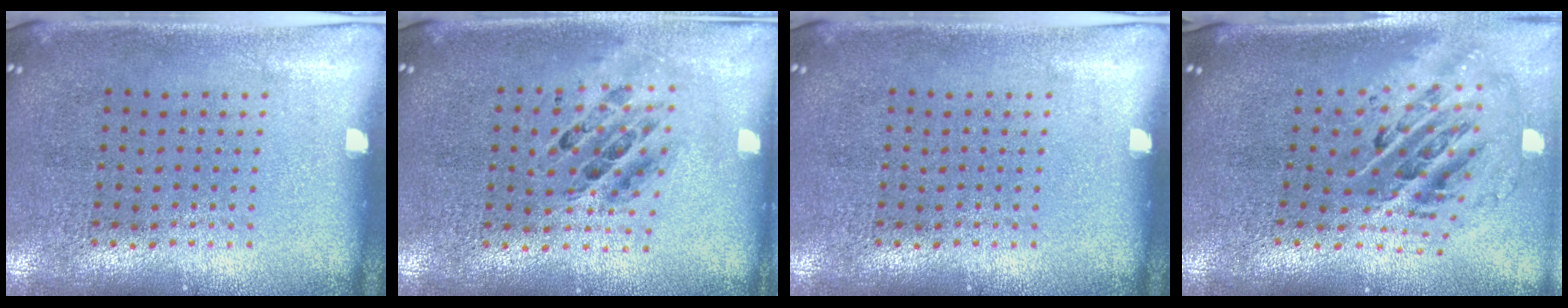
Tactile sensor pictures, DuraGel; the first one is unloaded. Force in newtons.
{"total": 0.7, "press": 0.6, "slide": 0.2}
{"total": 0.0}
{"total": 2.6, "press": 1.8, "slide": 2.0}